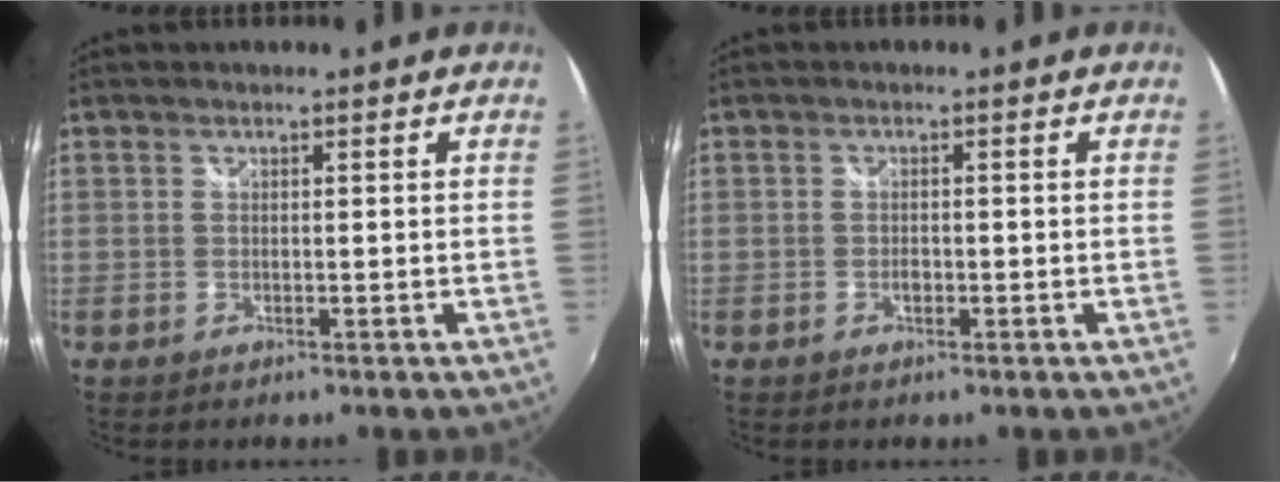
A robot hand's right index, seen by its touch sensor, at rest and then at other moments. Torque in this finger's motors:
{"motor_torque": [0.32, 0.17, 0.16, 0.03]}